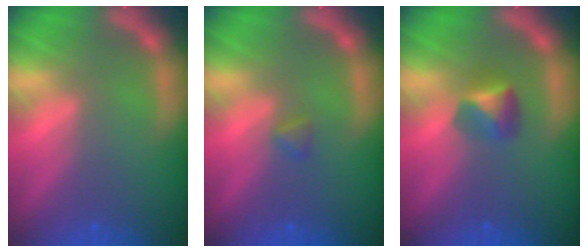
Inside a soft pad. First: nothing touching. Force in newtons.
{"total": 0.9}
{"total": 2.4}